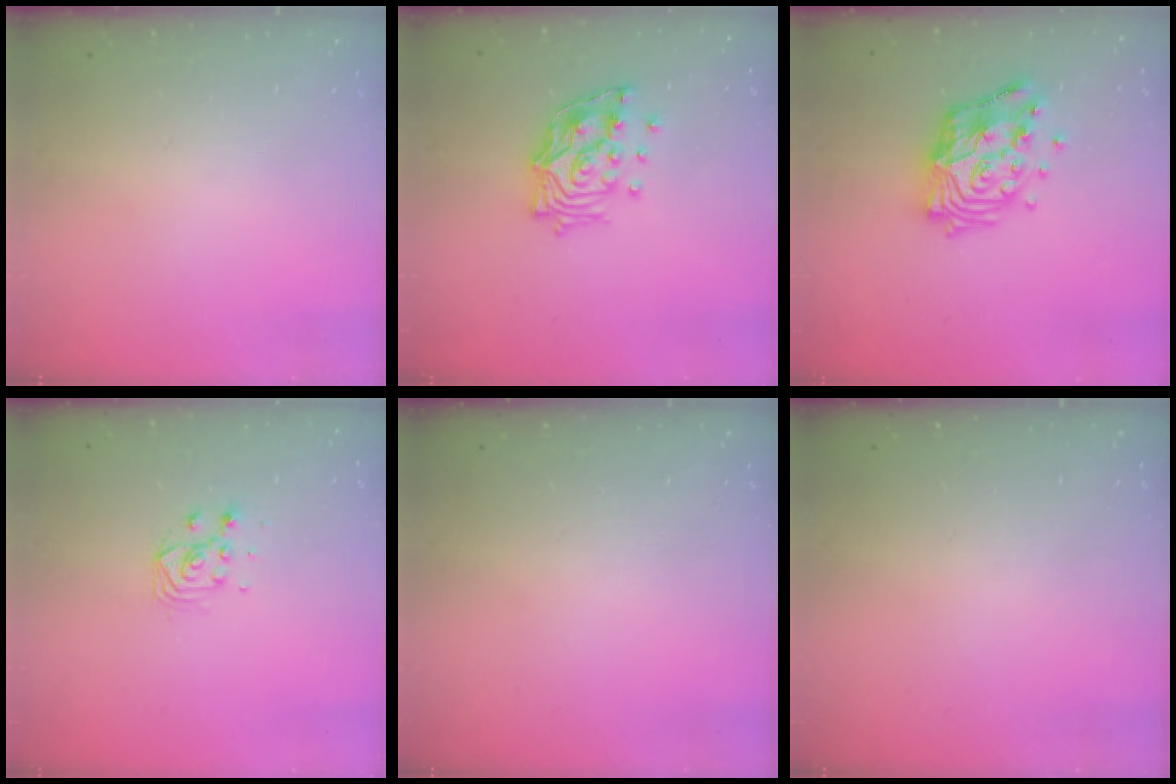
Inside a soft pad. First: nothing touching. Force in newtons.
{"total": 15.1, "press": 15.0, "slide": 1.8}
{"total": 15.7, "press": 15.7, "slide": 1.4}
{"total": 5.0, "press": 5.0, "slide": 0.3}
{"total": 0.0}
{"total": 0.0}